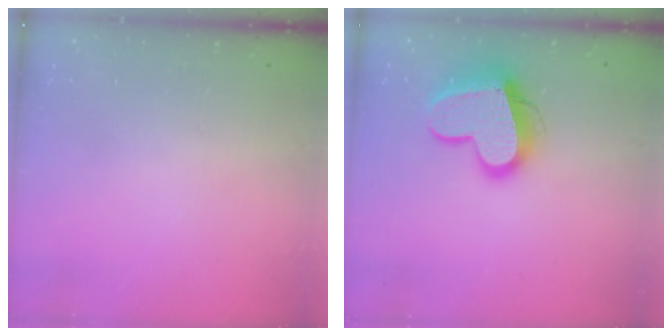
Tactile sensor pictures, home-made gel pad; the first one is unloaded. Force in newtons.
{"total": 15.0, "press": 14.9, "slide": 1.6}